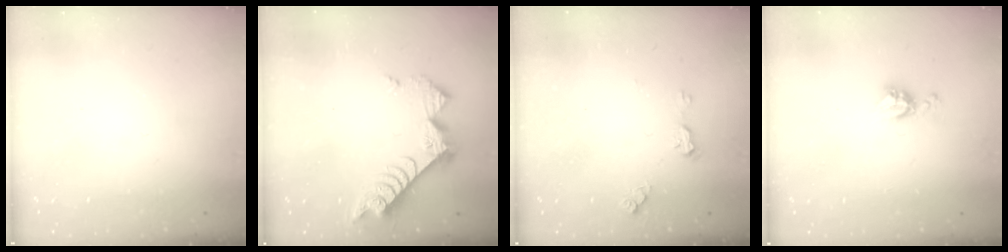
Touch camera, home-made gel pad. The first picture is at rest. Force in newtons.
{"total": 9.4, "press": 9.4, "slide": 0.7}
{"total": 5.1, "press": 5.0, "slide": 0.6}
{"total": 5.1, "press": 5.1, "slide": 0.5}